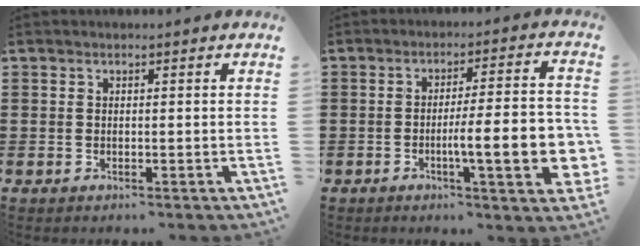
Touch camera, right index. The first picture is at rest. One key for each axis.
{"total": 11.9, "fx": -2.7, "fy": 2.2, "fz": 11.4, "tx": -0.175, "ty": -0.009, "tz": -0.047}